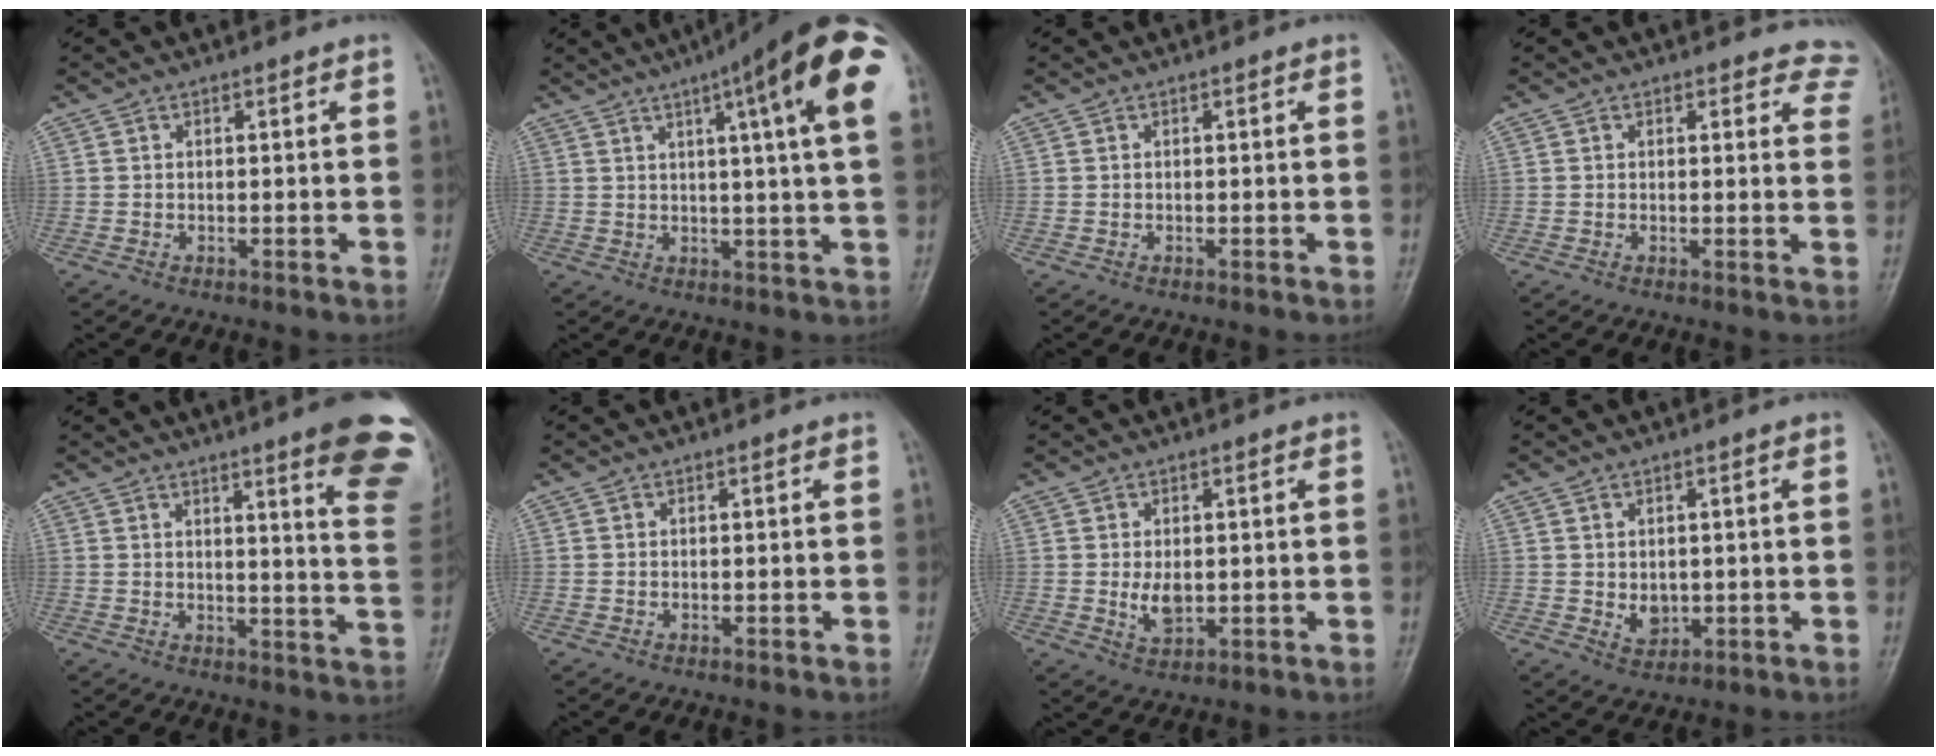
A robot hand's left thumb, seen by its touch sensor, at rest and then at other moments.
{"total": 19.1, "force": [8.4, 2.4, 17.0], "torque": [-0.234, -0.006, 0.100]}
{"total": 0.0}
{"total": 6.1, "force": [5.6, 2.5, 0.1], "torque": [0.052, -0.023, 0.027]}
{"total": 15.8, "force": [10.2, 1.4, 12.0], "torque": [-0.119, -0.064, 0.109]}
{"total": 0.0}
{"total": 3.9, "force": [0.2, 2.4, 3.1], "torque": [-0.047, -0.009, 0.012]}
{"total": 3.3, "force": [0.2, 2.6, 2.1], "torque": [-0.023, -0.008, 0.014]}